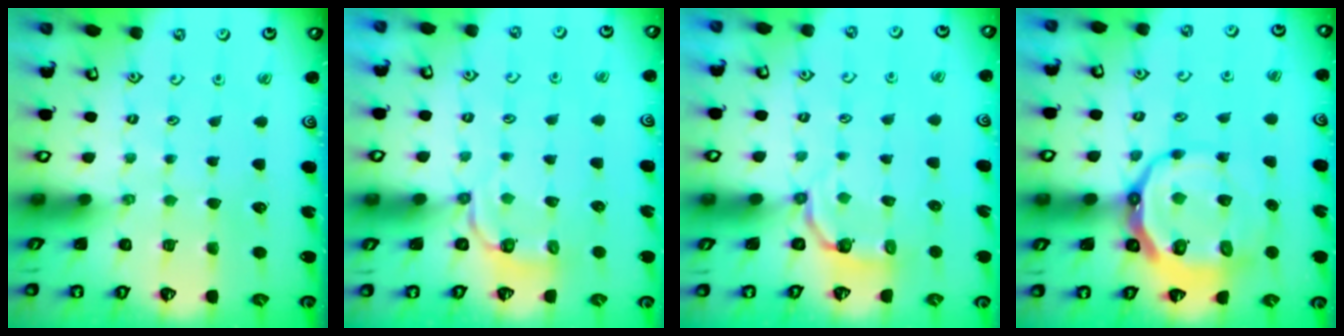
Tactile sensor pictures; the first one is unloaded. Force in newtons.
{"total": 3.6, "press": 3.0, "slide": 2.1}
{"total": 3.5, "press": 1.7, "slide": 3.1}
{"total": 14.6, "press": 14.2, "slide": 3.3}